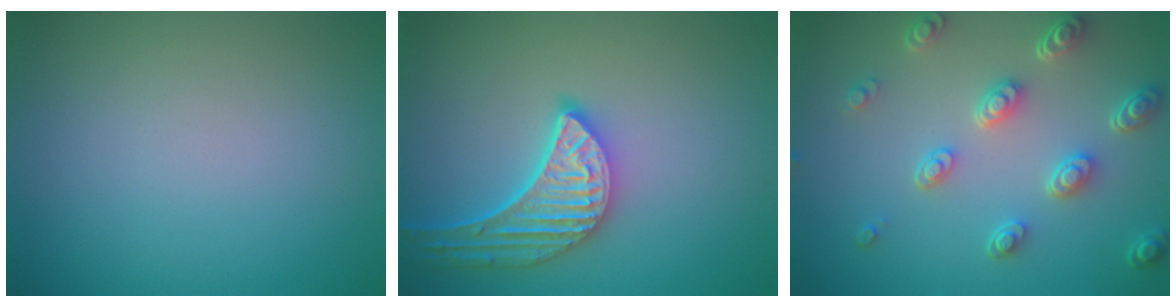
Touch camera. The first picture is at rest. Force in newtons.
{"total": 5.3, "press": 4.4, "slide": 3.0}
{"total": 4.7, "press": 3.8, "slide": 2.9}